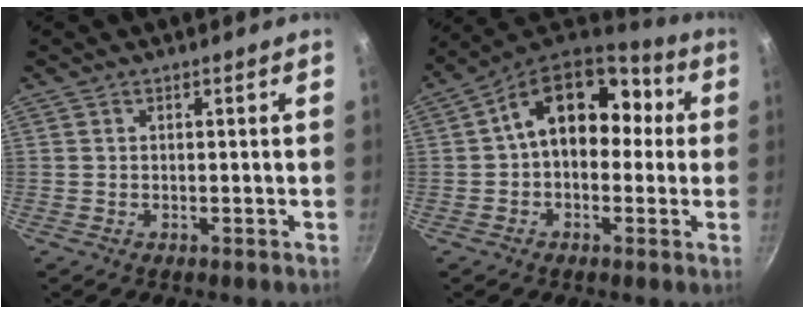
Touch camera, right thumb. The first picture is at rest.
{"total": 16.4, "force": [1.9, 10.8, 12.1], "torque": [-0.135, 0.051, 0.015]}